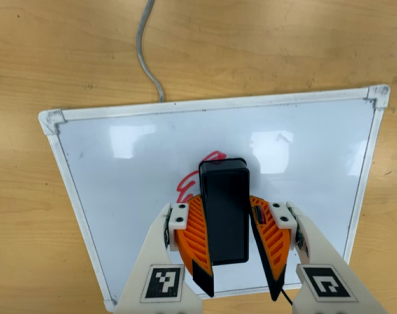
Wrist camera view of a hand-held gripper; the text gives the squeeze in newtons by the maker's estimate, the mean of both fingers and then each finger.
{"total": 11.8, "left": 13.2, "right": 10.4}